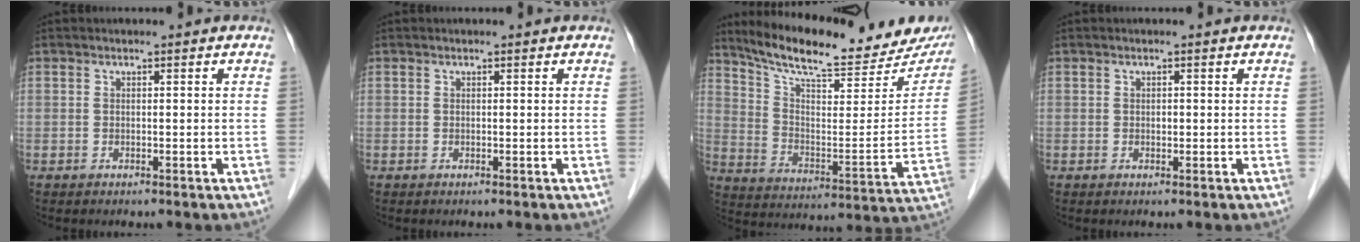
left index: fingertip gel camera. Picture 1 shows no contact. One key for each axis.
{"total": 0.0}
{"total": 21.6, "fx": 19.1, "fy": 3.6, "fz": 9.4, "tx": -0.150, "ty": -0.041, "tz": 0.274}
{"total": 0.6, "fx": 0.0, "fy": 0.4, "fz": 0.4, "tx": -0.008, "ty": 0.001, "tz": 0.000}